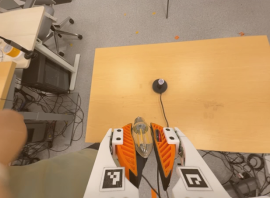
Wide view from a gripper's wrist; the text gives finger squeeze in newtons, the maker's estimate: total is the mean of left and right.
{"total": 21.0, "left": 23.5, "right": 18.5}